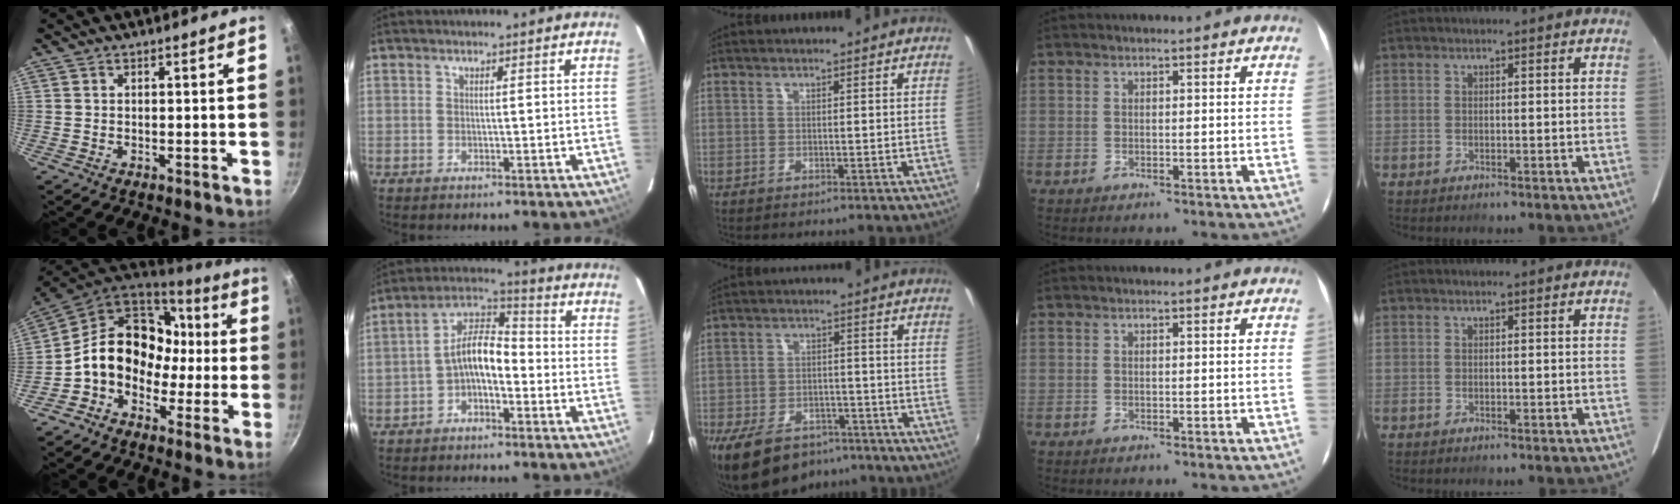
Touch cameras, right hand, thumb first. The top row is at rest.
{"thumb": {"total": 16.9, "force": [-0.9, 13.4, 10.3], "torque": [-0.131, 0.059, -0.030]}, "index": {"total": 7.5, "force": [-2.7, 3.9, 5.8], "torque": [-0.115, 0.027, -0.050]}, "middle": {"total": 14.0, "force": [-9.9, 7.4, 6.5], "torque": [-0.152, -0.009, -0.149]}}